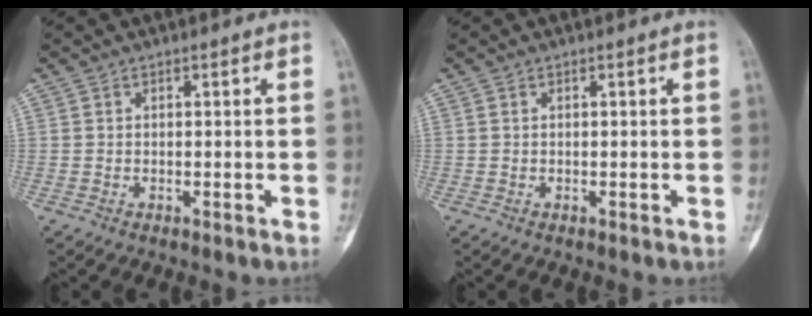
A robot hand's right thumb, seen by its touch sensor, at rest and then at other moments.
{"total": 0.0}